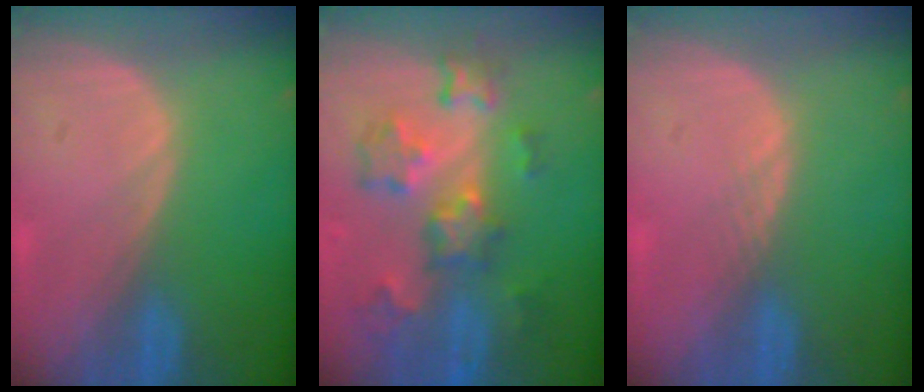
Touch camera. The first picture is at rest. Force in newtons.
{"total": 9.2, "press": 8.1, "slide": 4.4}
{"total": 1.0, "press": 0.8, "slide": 0.5}